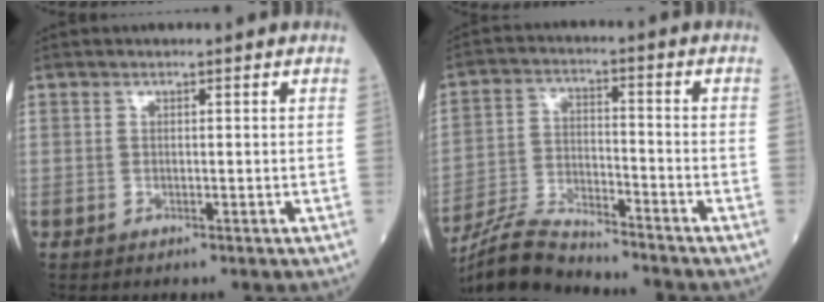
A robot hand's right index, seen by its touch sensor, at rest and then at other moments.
{"total": 10.1, "force": [-9.7, 0.6, 2.7], "torque": [-0.057, -0.008, -0.182]}